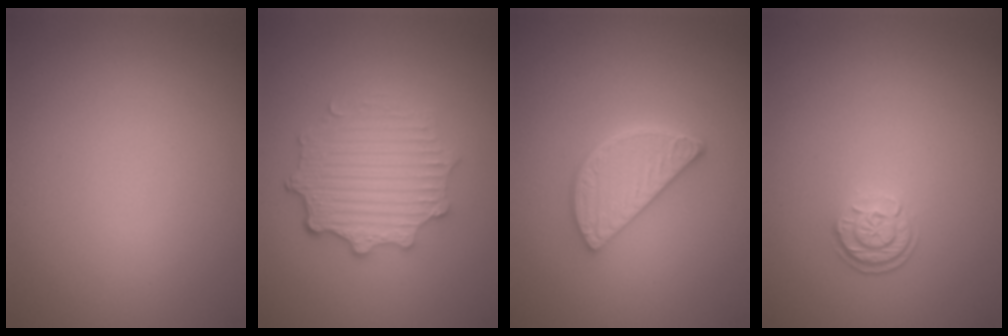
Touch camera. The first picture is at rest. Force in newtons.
{"total": 4.8, "press": 3.7, "slide": 3.0}
{"total": 3.8, "press": 3.2, "slide": 2.1}
{"total": 1.8, "press": 1.5, "slide": 0.9}